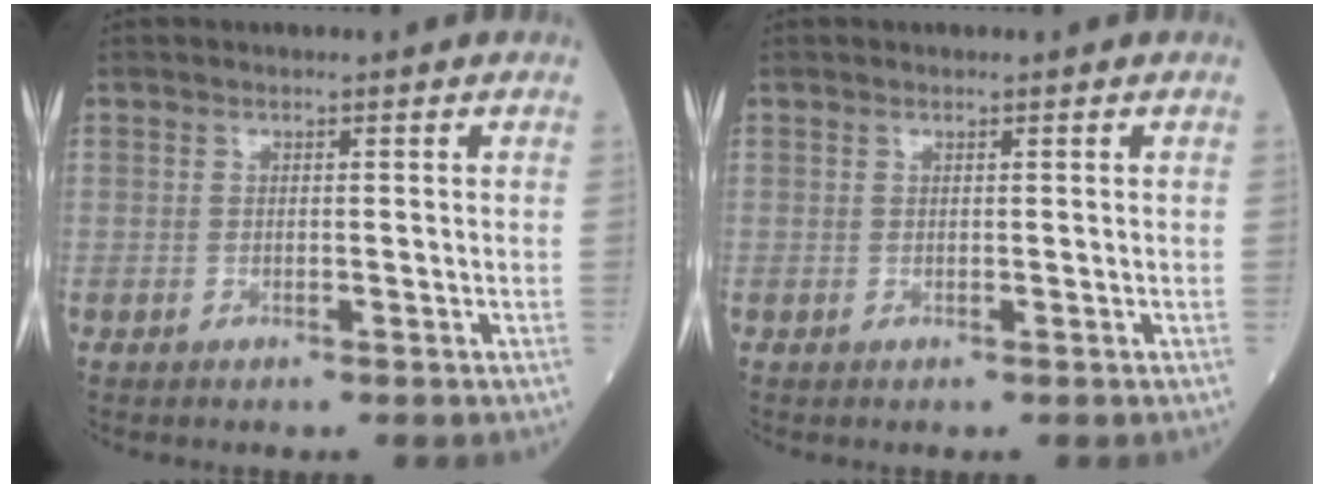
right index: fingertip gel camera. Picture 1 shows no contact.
{"total": 0.0}